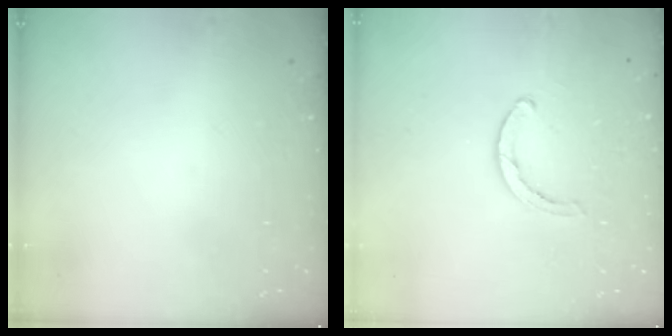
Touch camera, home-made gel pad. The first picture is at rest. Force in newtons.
{"total": 2.8, "press": 2.8, "slide": 0.2}